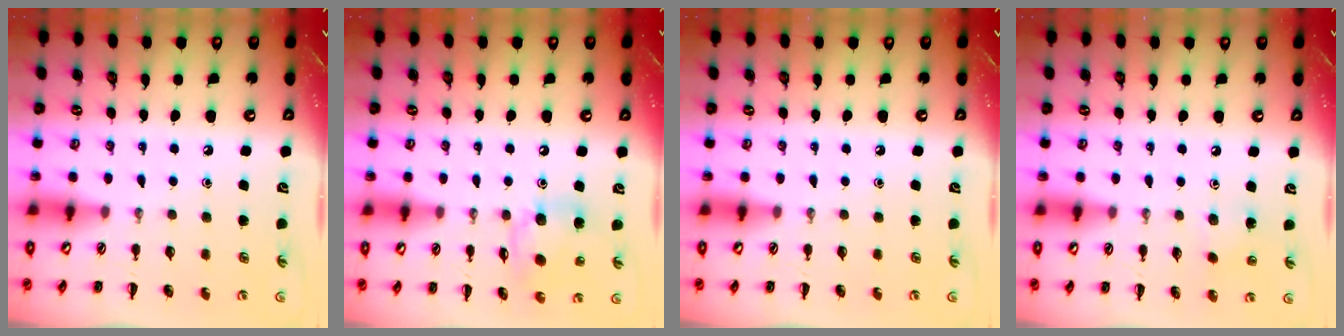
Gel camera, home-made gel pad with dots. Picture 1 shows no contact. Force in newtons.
{"total": 12.3, "press": 12.0, "slide": 2.6}
{"total": 0.0}
{"total": 4.9, "press": 4.8, "slide": 1.1}